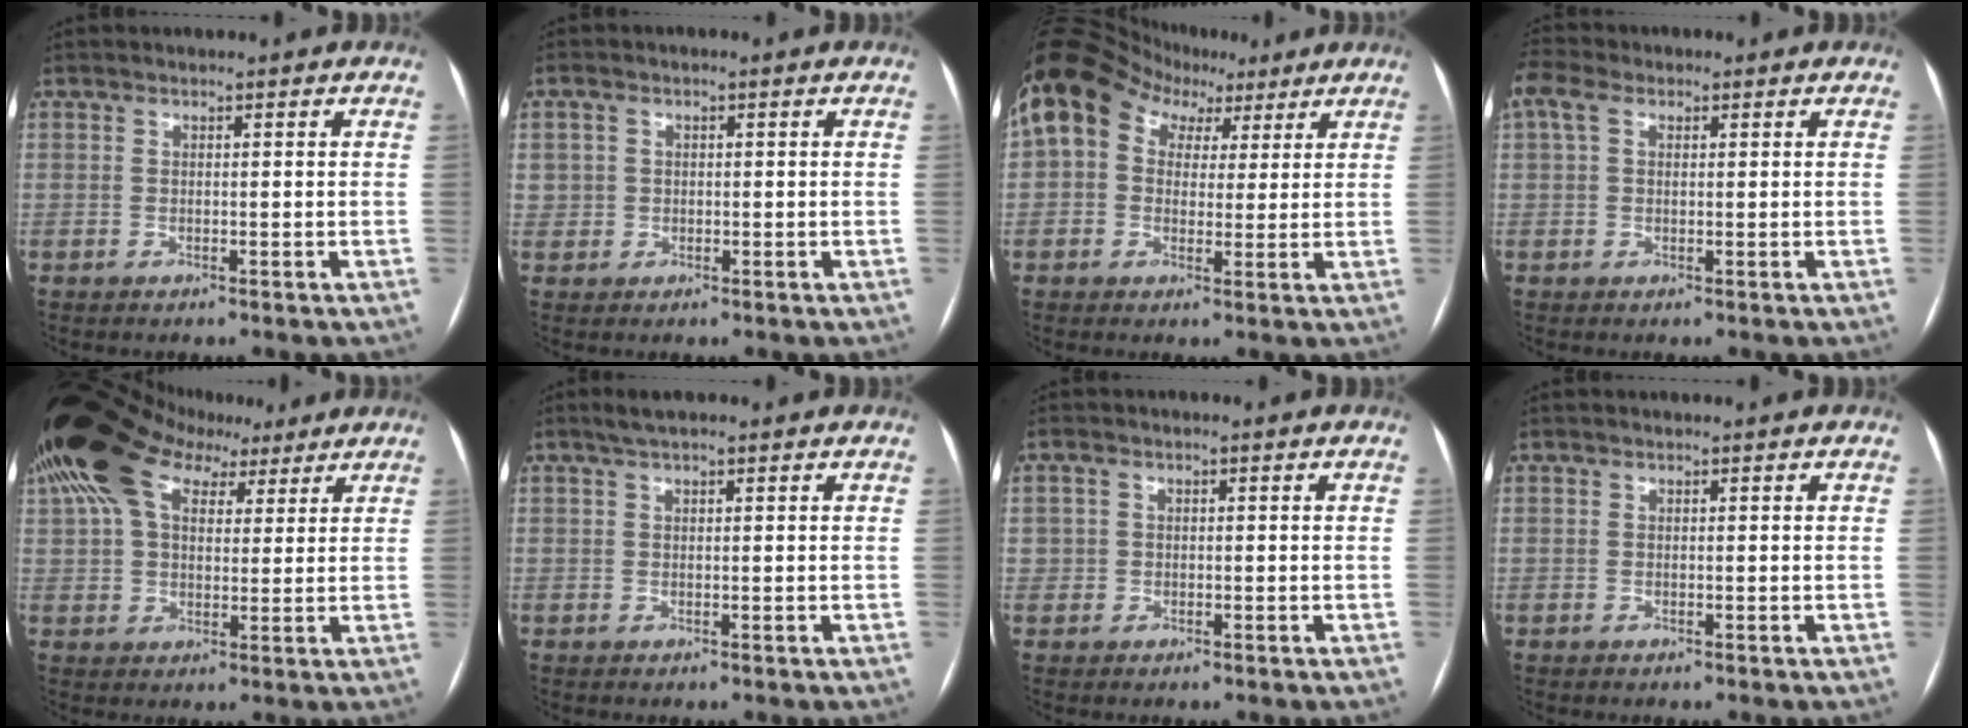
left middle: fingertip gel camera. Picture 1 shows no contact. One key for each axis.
{"total": 2.0, "fx": 0.0, "fy": 2.0, "fz": 0.3, "tx": -0.004, "ty": 0.007, "tz": 0.005}
{"total": 13.4, "fx": 5.9, "fy": 9.9, "fz": 6.9, "tx": -0.134, "ty": 0.073, "tz": 0.096}
{"total": 5.0, "fx": 2.1, "fy": 2.8, "fz": 3.6, "tx": -0.093, "ty": 0.034, "tz": 0.042}
{"total": 15.3, "fx": 8.8, "fy": 8.9, "fz": 8.9, "tx": -0.189, "ty": 0.074, "tz": 0.153}
{"total": 3.0, "fx": 2.0, "fy": 0.7, "fz": 2.1, "tx": -0.046, "ty": 0.021, "tz": 0.036}
{"total": 1.6, "fx": -0.1, "fy": 1.6, "fz": 0.2, "tx": 0.001, "ty": 0.005, "tz": -0.002}
{"total": 0.0}